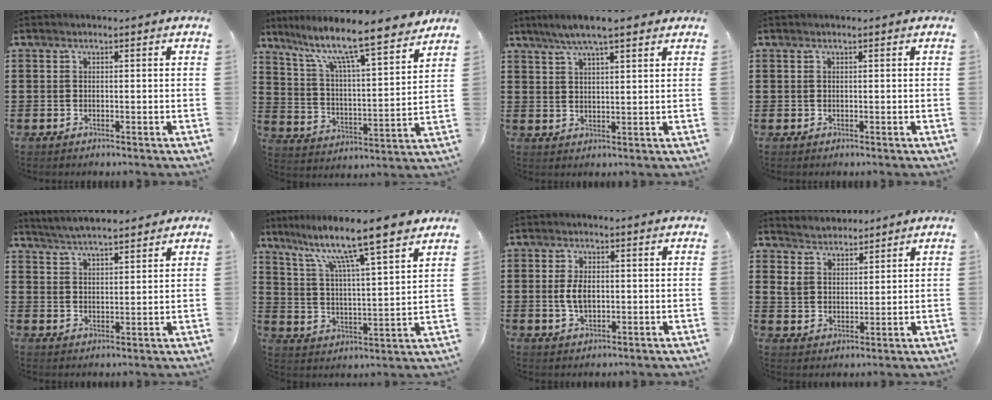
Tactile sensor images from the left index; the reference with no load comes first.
{"total": 10.2, "force": [8.5, 1.1, 5.7], "torque": [-0.134, -0.056, 0.139]}
{"total": 6.0, "force": [4.5, 0.8, 3.9], "torque": [-0.085, -0.002, 0.080]}
{"total": 0.0}
{"total": 4.1, "force": [4.0, 0.2, 1.1], "torque": [-0.034, -0.008, 0.072]}
{"total": 10.7, "force": [8.7, 0.1, 6.3], "torque": [-0.144, -0.053, 0.139]}
{"total": 4.1, "force": [0.2, 2.2, 3.5], "torque": [-0.078, 0.004, 0.001]}
{"total": 4.0, "force": [3.3, 2.3, 0.2], "torque": [-0.021, 0.000, 0.063]}